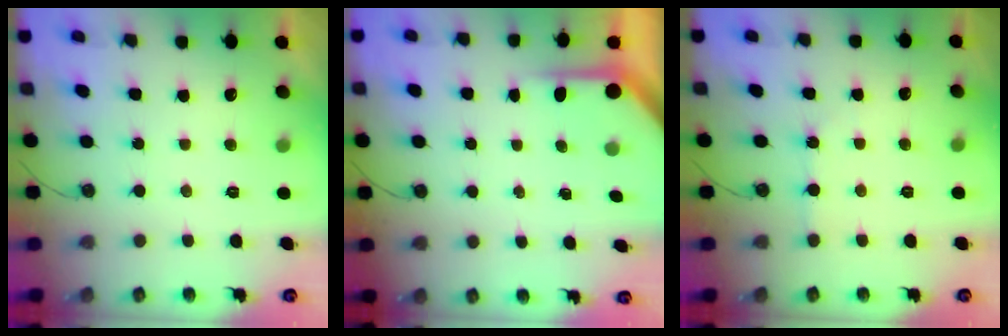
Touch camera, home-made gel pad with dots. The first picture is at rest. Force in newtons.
{"total": 3.9, "press": 3.9, "slide": 0.3}
{"total": 2.5, "press": 2.5, "slide": 0.4}